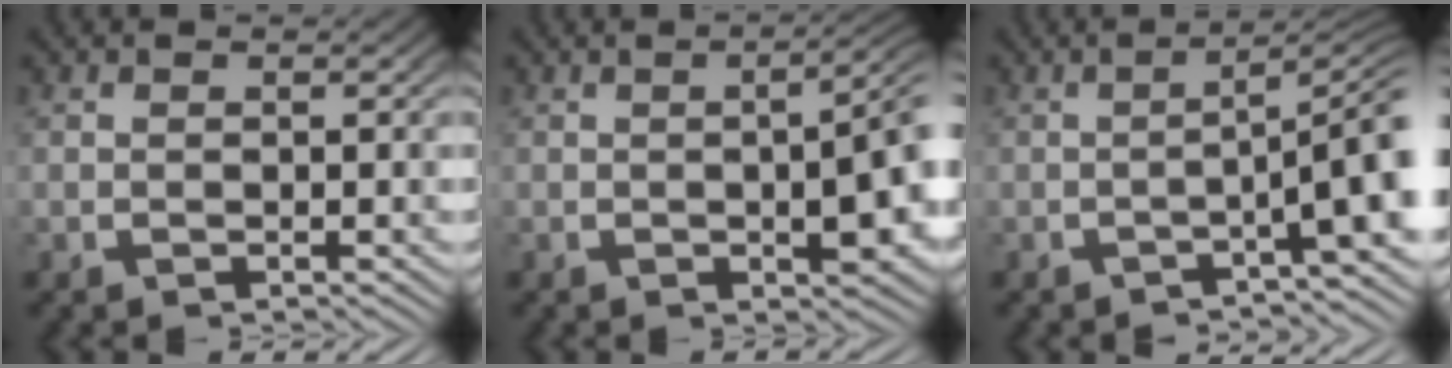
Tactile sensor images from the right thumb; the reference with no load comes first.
{"total": 6.4, "force": [0.4, 2.8, 5.7], "torque": [-0.062, 0.006, 0.001]}
{"total": 5.3, "force": [-1.6, 1.3, 4.9], "torque": [-0.073, -0.004, -0.022]}